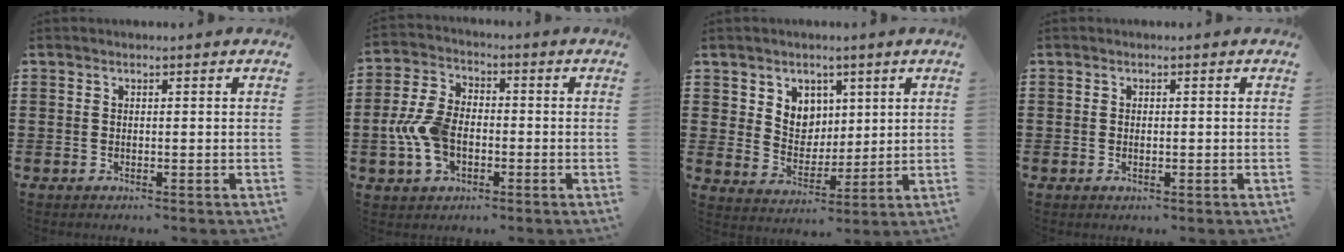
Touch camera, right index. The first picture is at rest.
{"total": 8.0, "force": [-1.7, 5.2, 5.8], "torque": [-0.152, 0.000, -0.040]}
{"total": 5.6, "force": [2.8, 4.7, 0.7], "torque": [-0.034, 0.003, 0.050]}
{"total": 0.9, "force": [-0.1, 0.4, 0.8], "torque": [-0.015, 0.000, -0.002]}